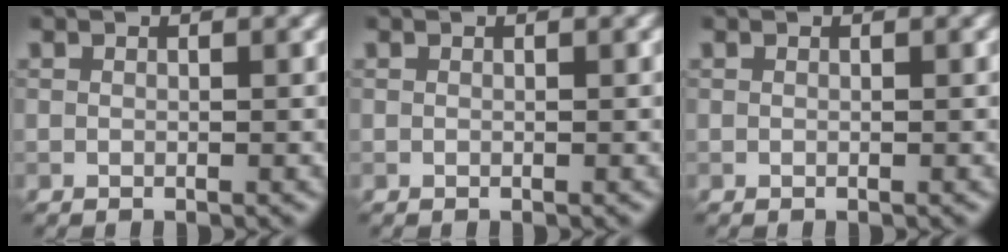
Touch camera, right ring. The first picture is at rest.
{"total": 0.0}
{"total": 0.0}